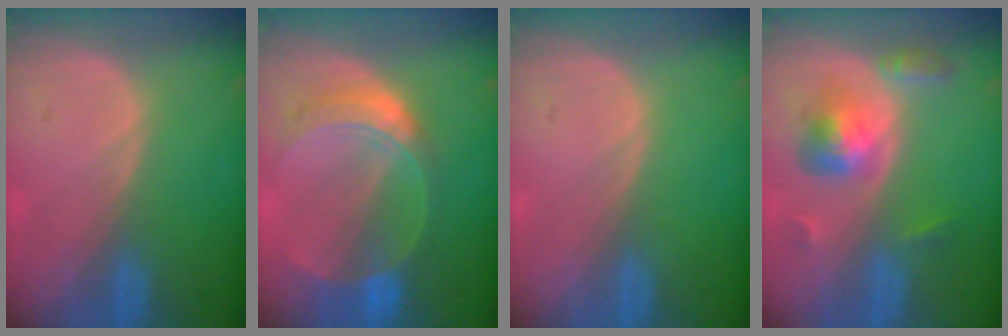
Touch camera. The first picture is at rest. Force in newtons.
{"total": 7.6, "press": 6.8, "slide": 3.4}
{"total": 0.0}
{"total": 6.0, "press": 5.4, "slide": 2.7}